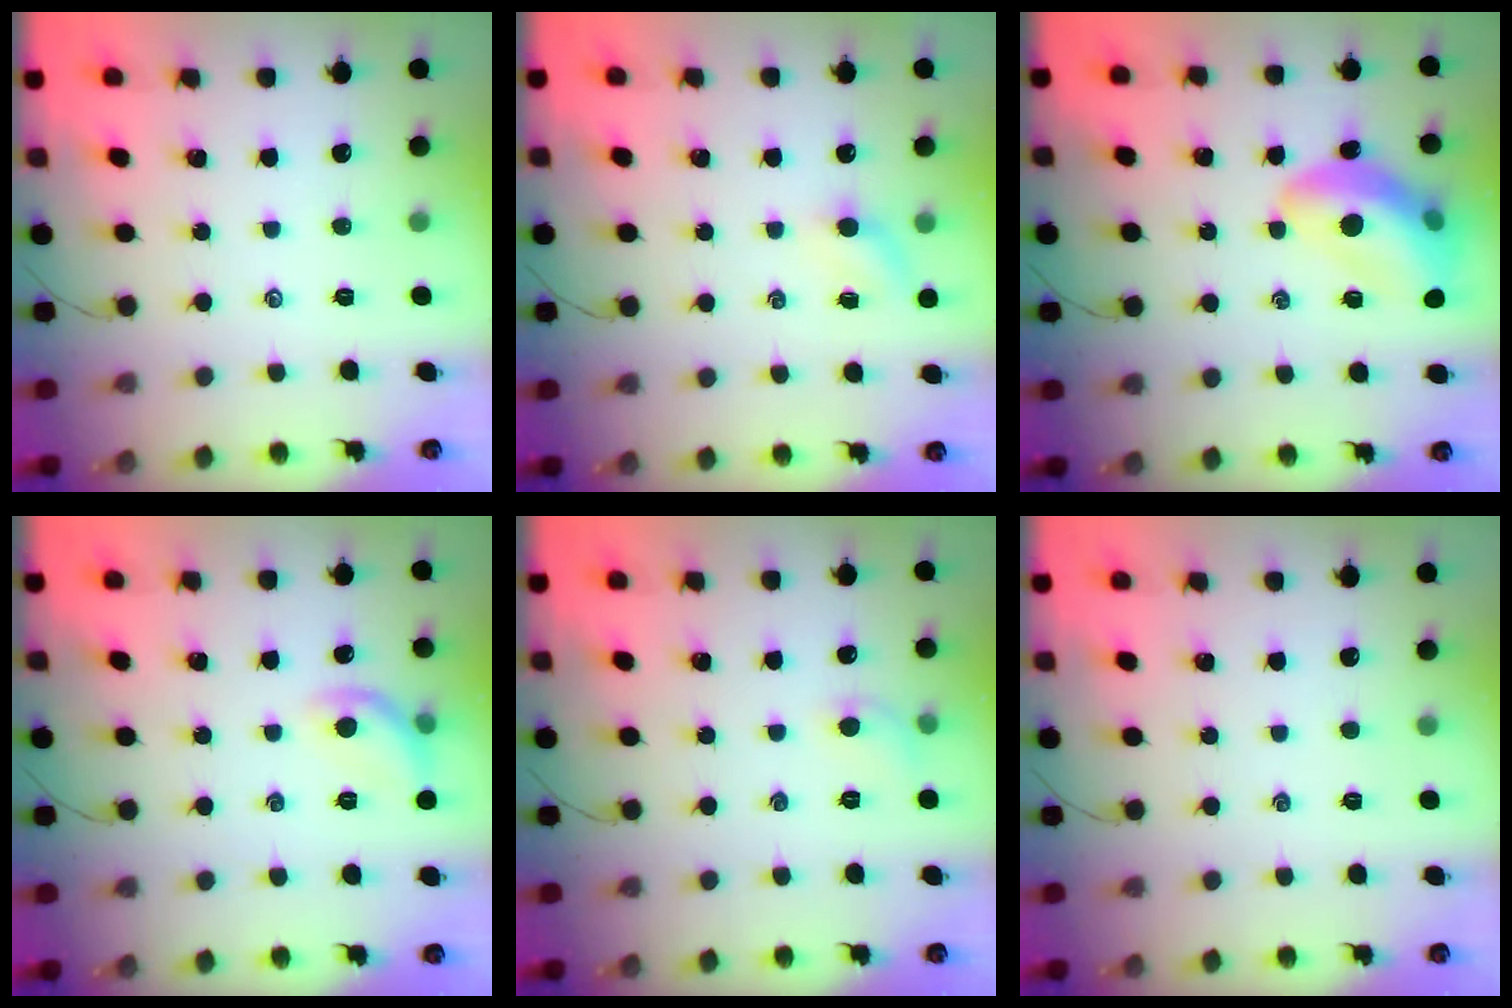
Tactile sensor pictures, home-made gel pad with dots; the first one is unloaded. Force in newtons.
{"total": 5.7, "press": 5.6, "slide": 1.2}
{"total": 15.1, "press": 14.8, "slide": 2.9}
{"total": 8.1, "press": 8.1, "slide": 0.8}
{"total": 5.4, "press": 5.1, "slide": 1.8}
{"total": 0.0}